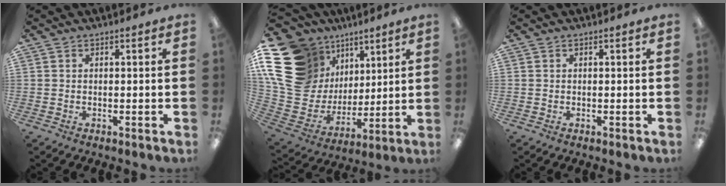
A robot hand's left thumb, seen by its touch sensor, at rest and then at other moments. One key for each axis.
{"total": 21.1, "fx": 9.4, "fy": 16.5, "fz": 9.2, "tx": -0.194, "ty": -0.061, "tz": 0.196}
{"total": 0.0}